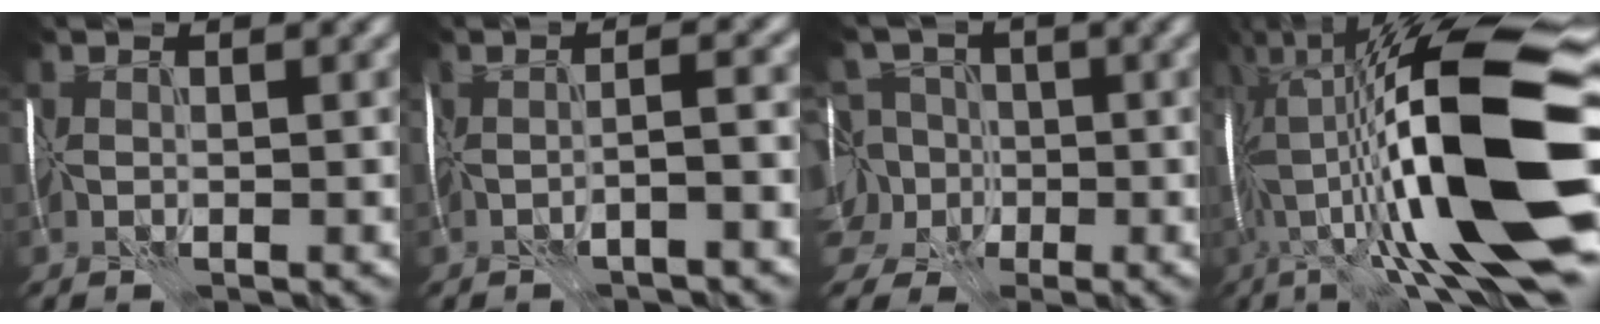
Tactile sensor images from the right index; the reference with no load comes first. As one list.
[{"total": 3.1, "force": [-1.6, 0.5, 2.6], "torque": [-0.037, 0.007, -0.027]}, {"total": 9.2, "force": [-1.1, 8.0, 4.4], "torque": [-0.076, 0.019, -0.058]}, {"total": 18.3, "force": [-0.9, 3.4, 18.0], "torque": [-0.299, 0.034, -0.019]}]